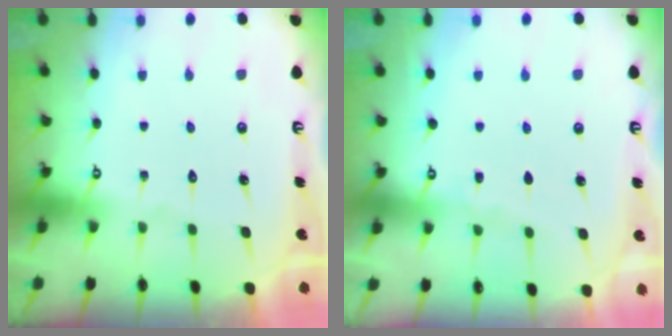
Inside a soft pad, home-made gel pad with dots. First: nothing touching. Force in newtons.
{"total": 3.2, "press": 3.2, "slide": 0.3}